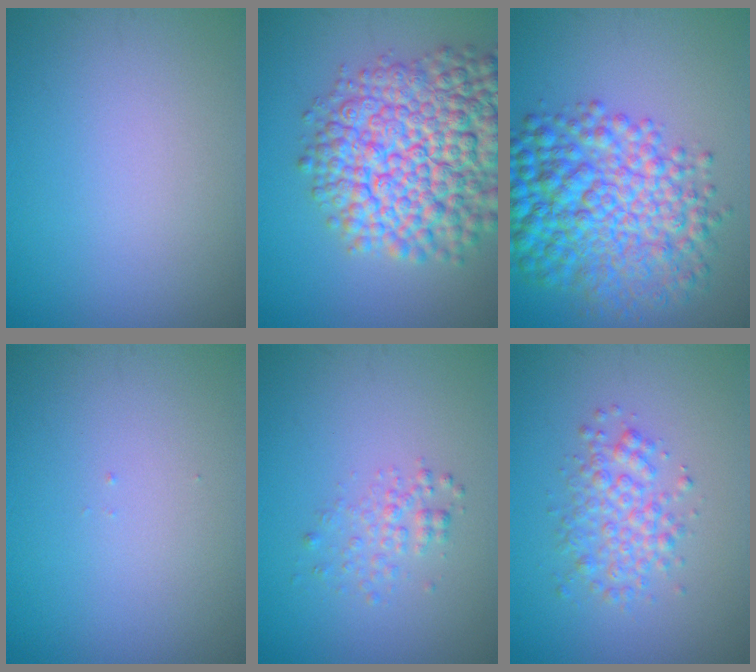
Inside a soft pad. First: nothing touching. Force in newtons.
{"total": 11.9, "press": 11.9, "slide": 0.4}
{"total": 9.7, "press": 9.7, "slide": 0.1}
{"total": 0.0}
{"total": 1.7, "press": 1.7, "slide": 0.1}
{"total": 3.0, "press": 3.0, "slide": 0.1}